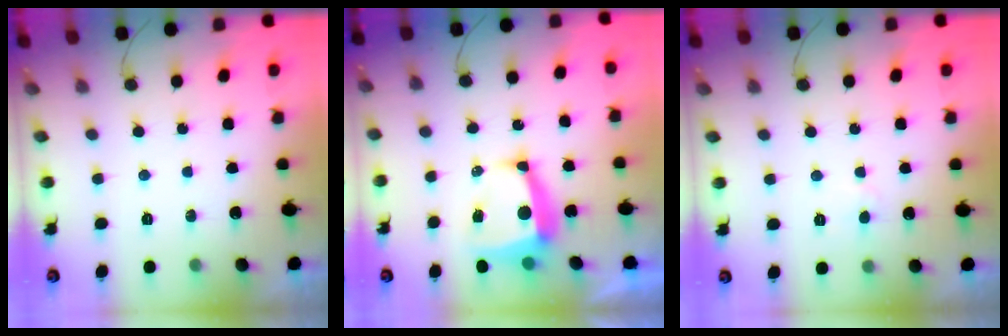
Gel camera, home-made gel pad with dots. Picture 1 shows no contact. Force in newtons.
{"total": 9.1, "press": 9.0, "slide": 0.9}
{"total": 2.8, "press": 2.8, "slide": 0.3}